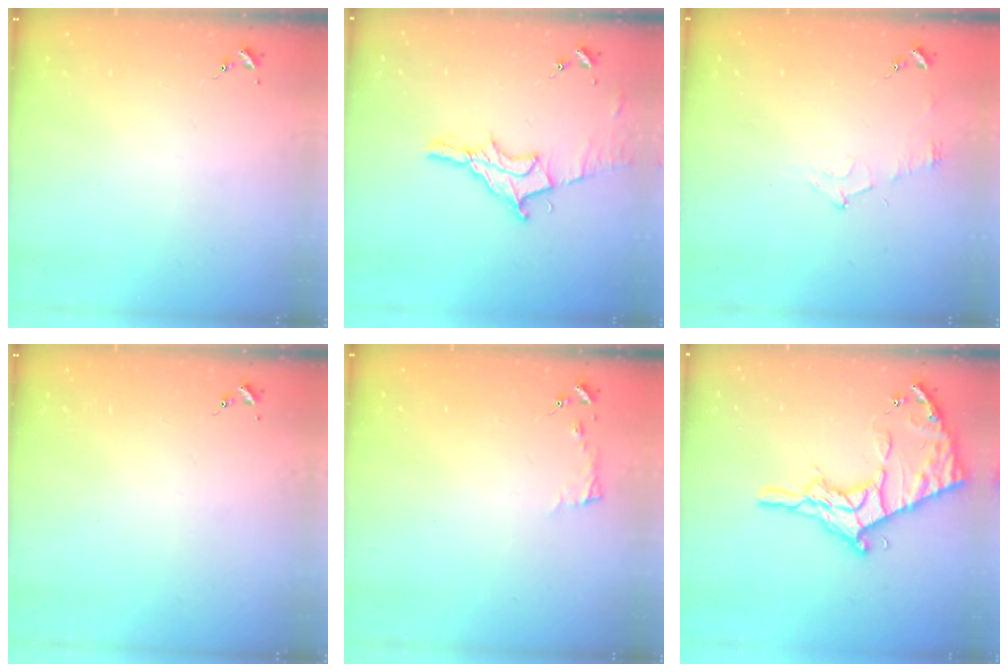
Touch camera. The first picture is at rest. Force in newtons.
{"total": 12.1, "press": 12.0, "slide": 1.0}
{"total": 6.8, "press": 6.7, "slide": 0.7}
{"total": 0.0}
{"total": 3.7, "press": 3.7, "slide": 0.3}
{"total": 19.0, "press": 18.9, "slide": 1.4}